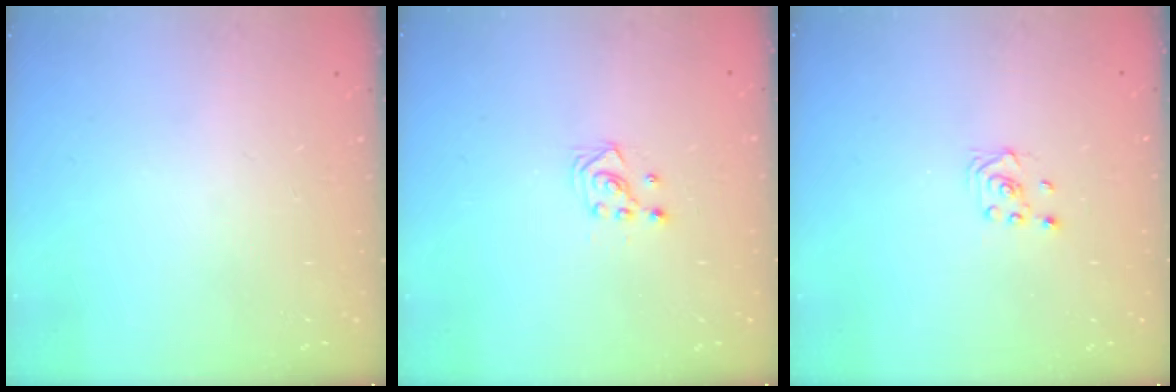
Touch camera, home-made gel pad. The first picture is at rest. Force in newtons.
{"total": 2.9, "press": 2.9, "slide": 0.3}
{"total": 1.6, "press": 1.4, "slide": 0.9}